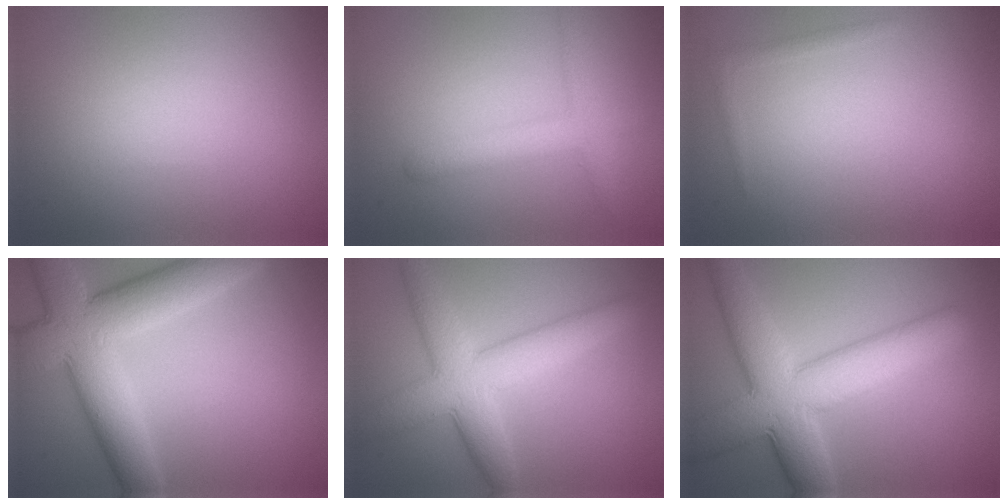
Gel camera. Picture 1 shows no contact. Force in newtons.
{"total": 3.1, "press": 3.1, "slide": 0.1}
{"total": 0.8, "press": 0.8, "slide": 0.1}
{"total": 9.2, "press": 9.2, "slide": 0.8}
{"total": 6.5, "press": 6.5, "slide": 0.2}
{"total": 9.7, "press": 9.7, "slide": 0.2}